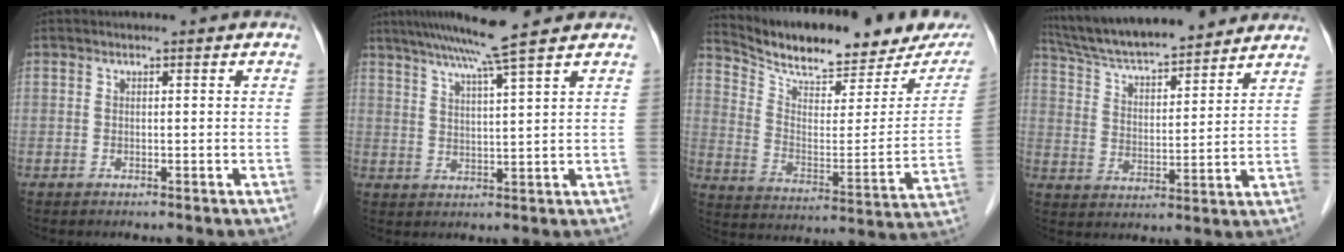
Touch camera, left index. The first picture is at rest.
{"total": 8.0, "force": [6.2, -1.7, 4.8], "torque": [-0.081, 0.004, 0.101]}
{"total": 21.2, "force": [18.9, 4.4, 8.7], "torque": [-0.138, -0.038, 0.267]}
{"total": 18.1, "force": [16.2, 2.7, 7.5], "torque": [-0.127, 0.027, 0.261]}